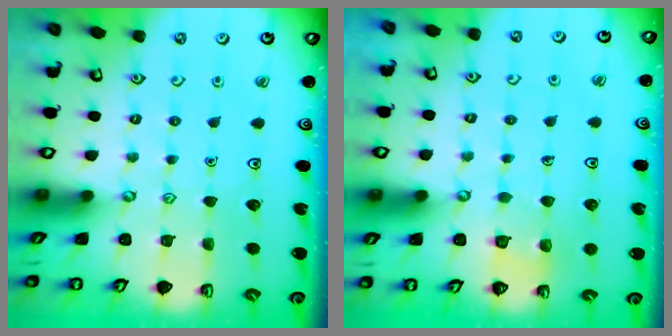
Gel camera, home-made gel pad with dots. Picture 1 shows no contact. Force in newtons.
{"total": 2.5, "press": 2.5, "slide": 0.1}